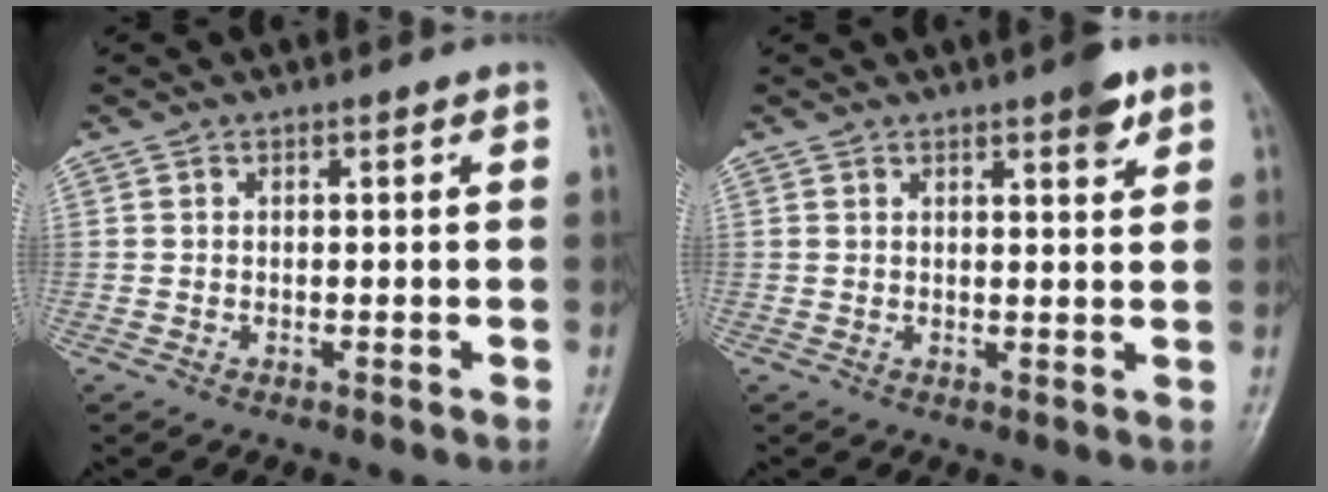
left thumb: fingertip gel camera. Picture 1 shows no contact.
{"total": 3.7, "force": [2.3, 1.0, 2.7], "torque": [-0.030, -0.012, 0.028]}